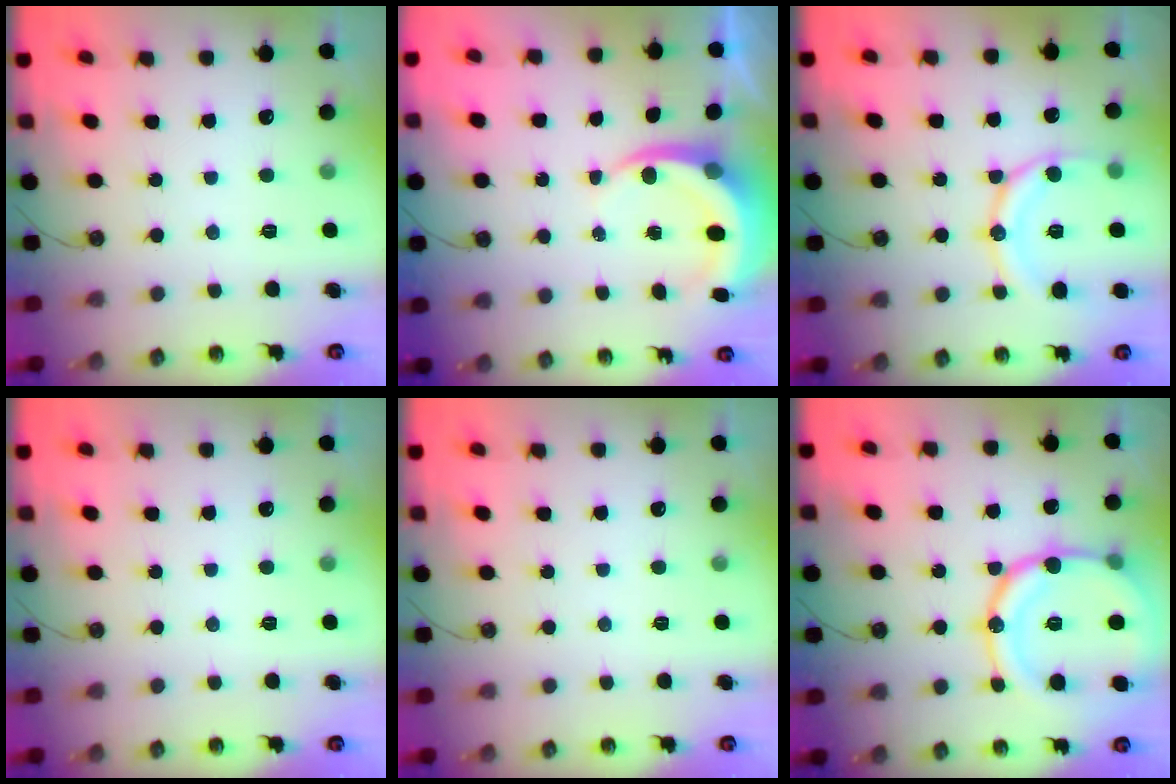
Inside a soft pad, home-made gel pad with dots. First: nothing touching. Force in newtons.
{"total": 6.1, "press": 6.0, "slide": 0.8}
{"total": 12.3, "press": 12.2, "slide": 1.1}
{"total": 0.0}
{"total": 0.0}
{"total": 21.3, "press": 21.0, "slide": 3.8}